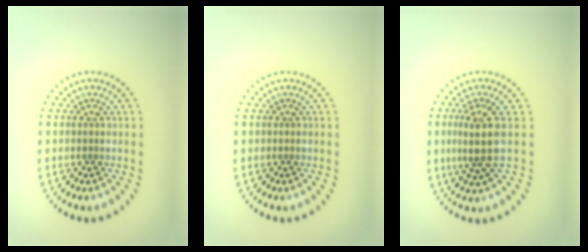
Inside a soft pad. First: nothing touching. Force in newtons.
{"total": 0.0}
{"total": 3.5, "press": 3.0, "slide": 1.8}